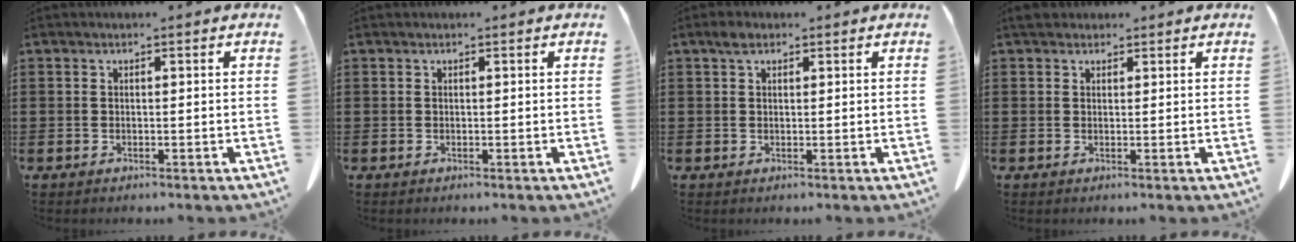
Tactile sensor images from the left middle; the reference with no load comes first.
{"total": 0.0}
{"total": 1.8, "force": [1.0, 1.1, 1.1], "torque": [-0.025, 0.004, 0.019]}
{"total": 1.9, "force": [1.5, 1.0, 0.5], "torque": [-0.016, 0.005, 0.031]}